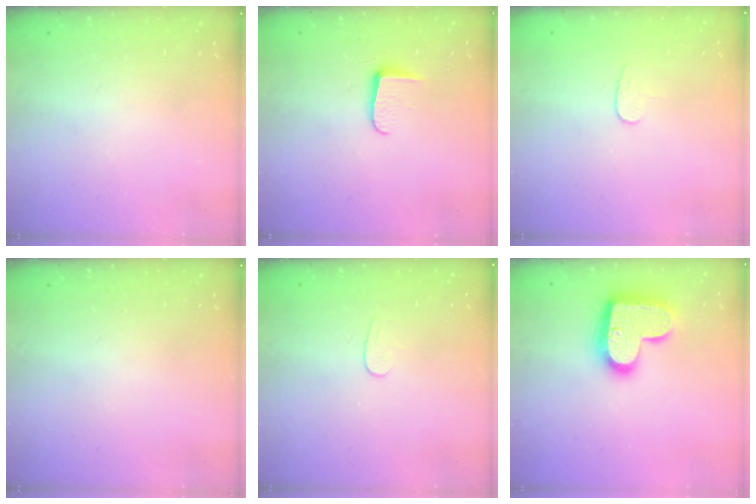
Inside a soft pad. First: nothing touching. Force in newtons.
{"total": 5.4, "press": 5.4, "slide": 0.7}
{"total": 3.7, "press": 3.7, "slide": 0.4}
{"total": 0.0}
{"total": 3.8, "press": 3.8, "slide": 0.3}
{"total": 17.8, "press": 17.7, "slide": 1.1}